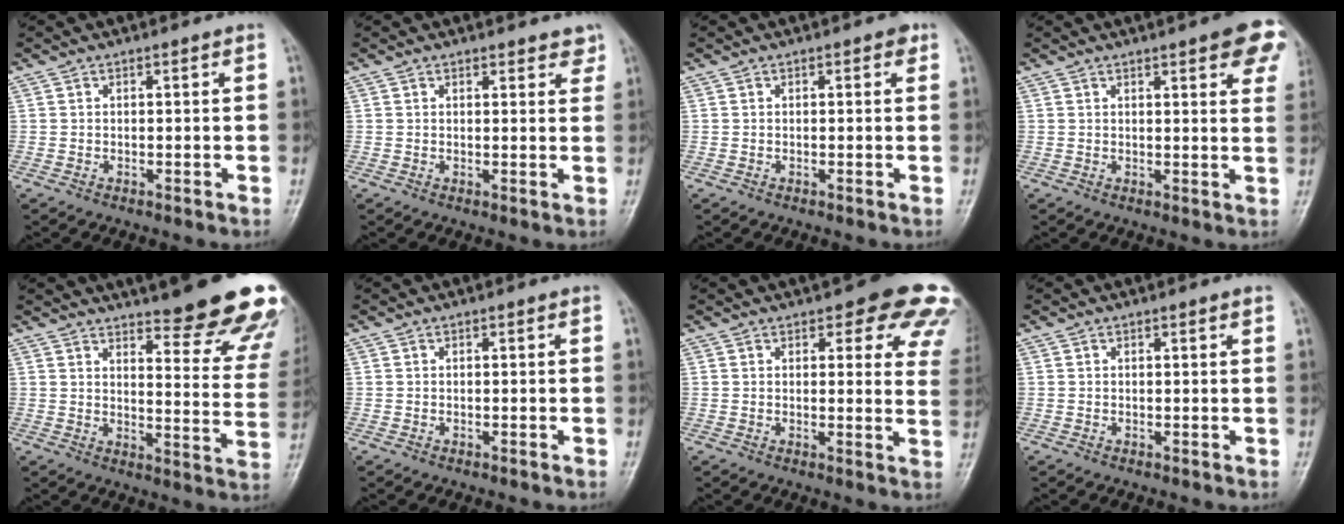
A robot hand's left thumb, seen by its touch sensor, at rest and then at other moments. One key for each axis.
{"total": 3.2, "fx": 2.6, "fy": 1.5, "fz": 1.1, "tx": 0.016, "ty": -0.011, "tz": 0.023}
{"total": 1.3, "fx": 0.5, "fy": 0.8, "fz": 0.9, "tx": -0.001, "ty": 0.001, "tz": 0.002}
{"total": 10.8, "fx": 6.0, "fy": 3.2, "fz": 8.4, "tx": -0.072, "ty": -0.016, "tz": 0.063}
{"total": 26.7, "fx": 20.7, "fy": 6.4, "fz": 15.7, "tx": -0.160, "ty": -0.123, "tz": 0.244}
{"total": 0.0}
{"total": 14.0, "fx": 9.9, "fy": 5.5, "fz": 8.2, "tx": -0.036, "ty": -0.036, "tz": 0.090}
{"total": 1.0, "fx": 0.6, "fy": 0.3, "fz": 0.7, "tx": -0.009, "ty": -0.001, "tz": 0.006}